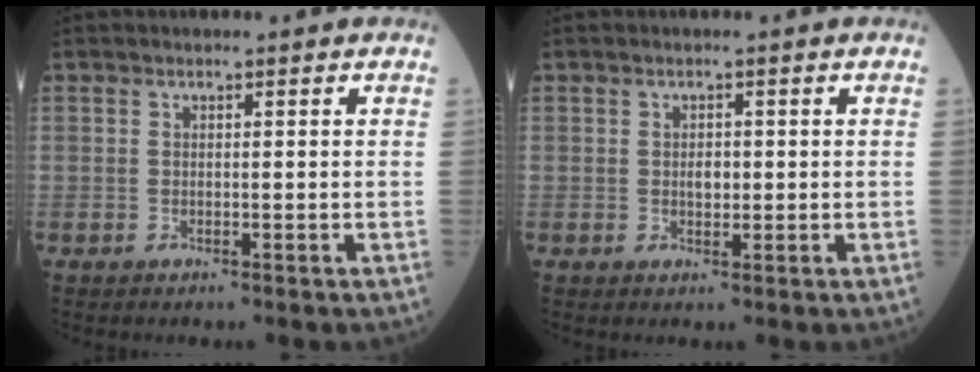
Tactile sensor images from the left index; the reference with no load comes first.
{"total": 1.5, "force": [0.2, 0.9, 1.2], "torque": [-0.021, 0.000, 0.005]}